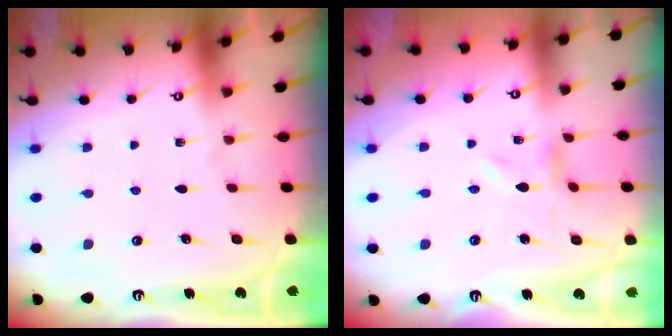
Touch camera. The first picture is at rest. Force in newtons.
{"total": 0.0}